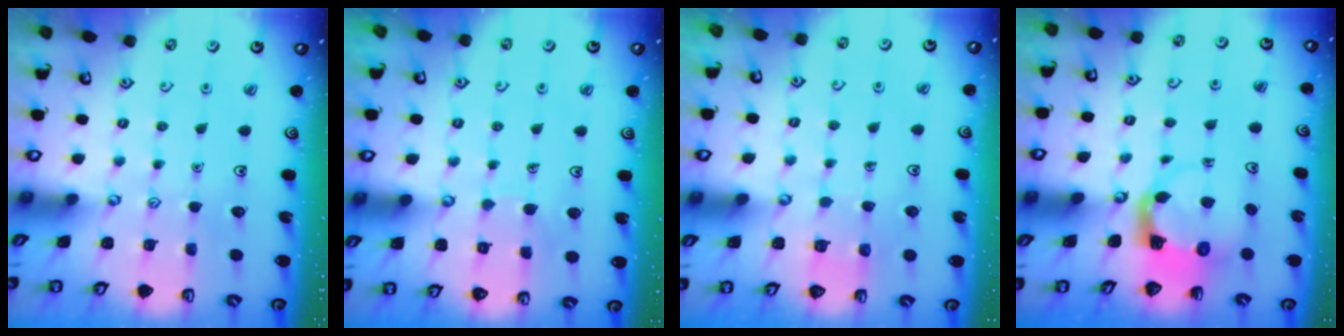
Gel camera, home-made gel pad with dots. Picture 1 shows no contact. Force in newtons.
{"total": 4.9, "press": 4.8, "slide": 0.3}
{"total": 2.7, "press": 2.7, "slide": 0.1}
{"total": 4.0, "press": 3.9, "slide": 0.6}